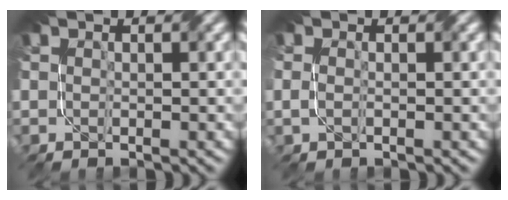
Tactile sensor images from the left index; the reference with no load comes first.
{"total": 1.1, "force": [-0.6, 0.4, 0.8], "torque": [-0.020, 0.001, -0.010]}